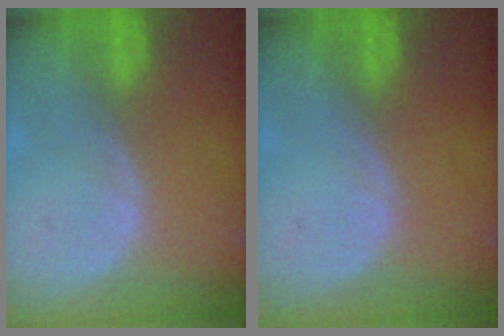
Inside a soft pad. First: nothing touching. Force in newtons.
{"total": 0.0}